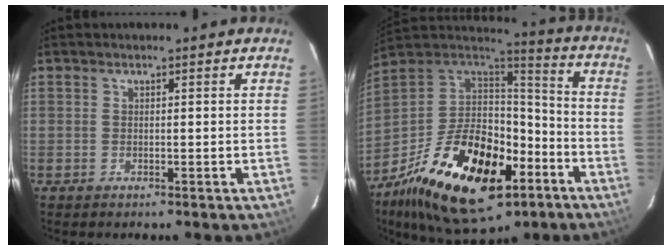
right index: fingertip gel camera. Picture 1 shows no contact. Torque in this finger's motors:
{"motor_torque": [1.58, -0.56, 0.88, 0.15]}